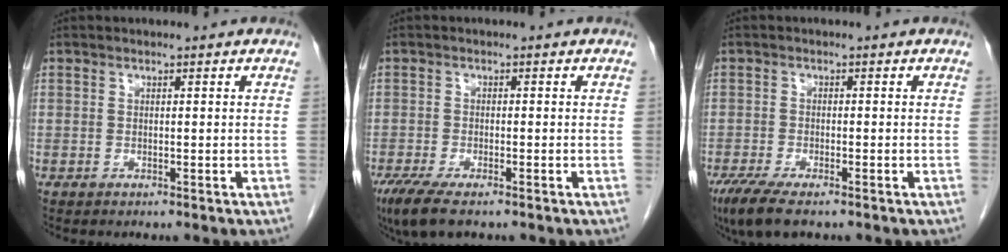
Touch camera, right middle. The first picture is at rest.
{"total": 6.3, "force": [-4.4, 1.6, 4.2], "torque": [-0.077, -0.017, -0.073]}
{"total": 6.6, "force": [-4.7, 1.6, 4.4], "torque": [-0.080, -0.017, -0.079]}